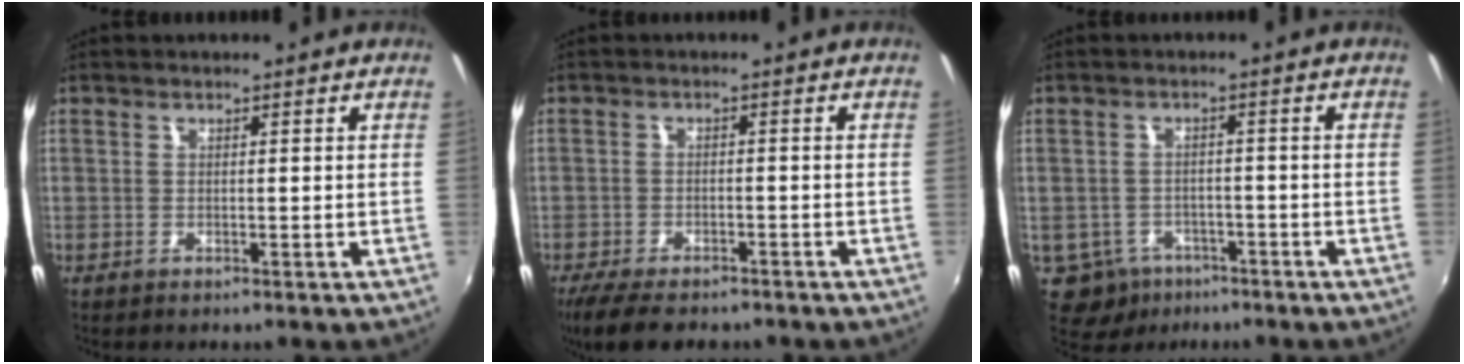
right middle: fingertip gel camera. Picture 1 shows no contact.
{"total": 9.0, "force": [-7.3, 2.9, 4.4], "torque": [-0.106, -0.027, -0.126]}
{"total": 7.2, "force": [-4.1, 5.5, 2.1], "torque": [-0.064, -0.004, -0.054]}